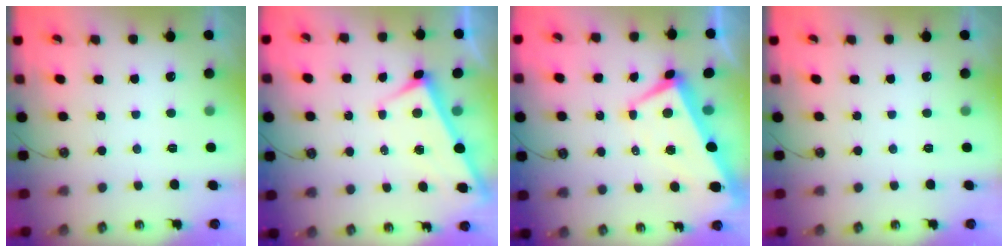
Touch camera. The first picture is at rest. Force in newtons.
{"total": 3.1, "press": 3.1, "slide": 0.0}
{"total": 2.2, "press": 1.9, "slide": 1.1}
{"total": 0.0}